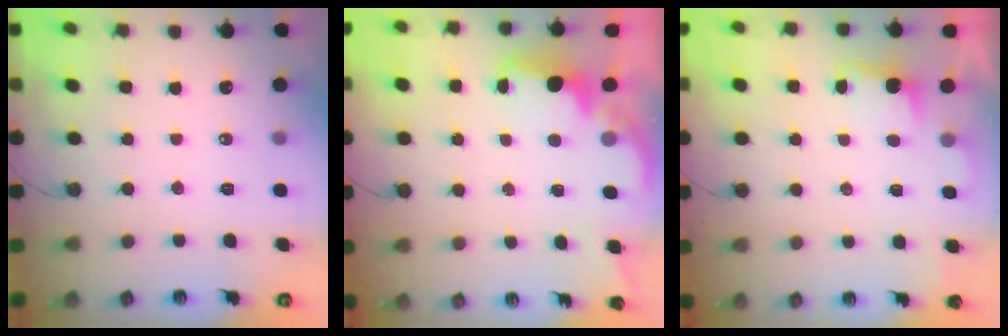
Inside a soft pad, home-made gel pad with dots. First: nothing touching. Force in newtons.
{"total": 2.4, "press": 2.3, "slide": 0.7}
{"total": 1.4, "press": 1.1, "slide": 0.8}